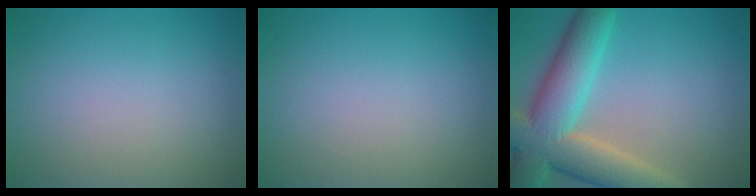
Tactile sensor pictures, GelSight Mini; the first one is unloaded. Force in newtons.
{"total": 0.0}
{"total": 10.6, "press": 10.5, "slide": 0.9}